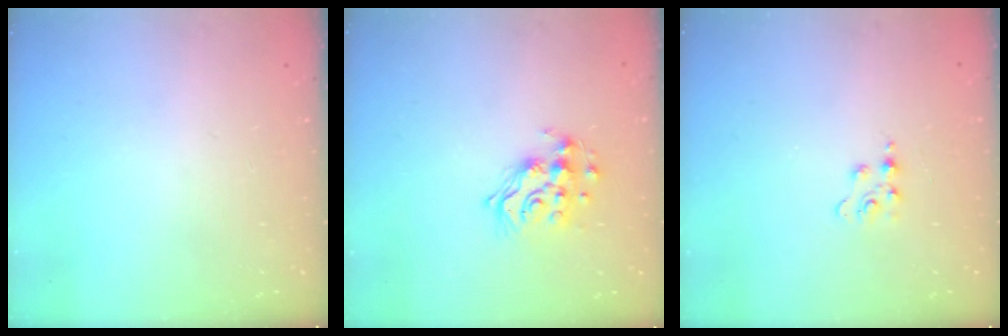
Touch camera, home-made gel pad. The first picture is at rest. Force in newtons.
{"total": 13.4, "press": 13.4, "slide": 1.1}
{"total": 3.6, "press": 3.6, "slide": 0.4}